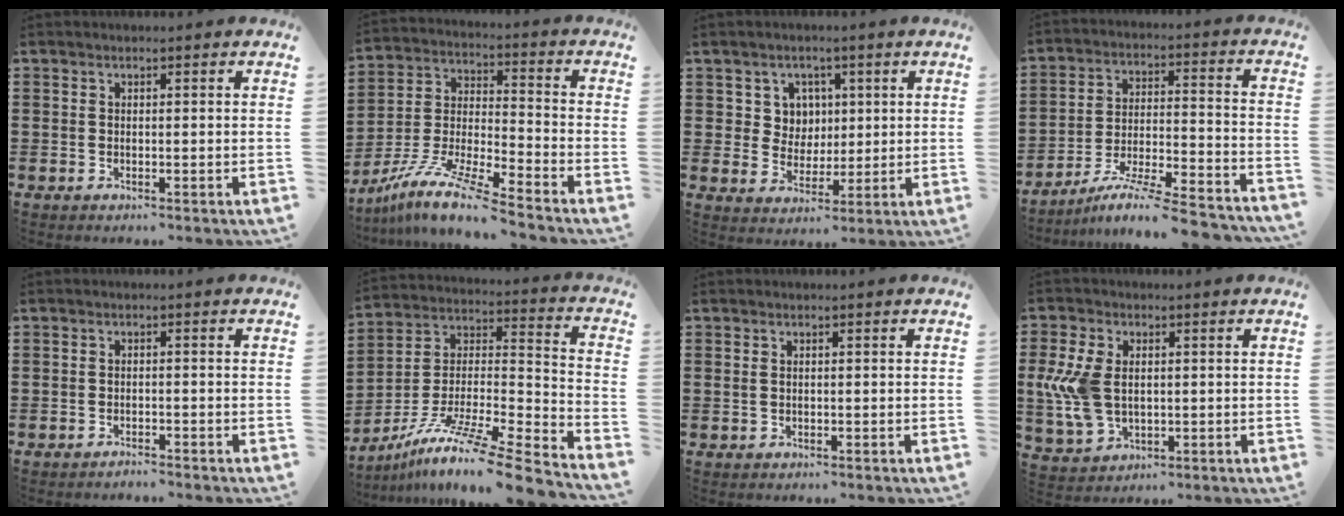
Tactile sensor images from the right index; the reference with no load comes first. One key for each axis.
{"total": 10.1, "fx": -8.7, "fy": 0.2, "fz": 5.2, "tx": -0.114, "ty": -0.002, "tz": -0.178}
{"total": 5.3, "fx": 1.9, "fy": 4.9, "fz": 1.1, "tx": -0.040, "ty": 0.014, "tz": 0.031}
{"total": 9.0, "fx": -7.8, "fy": -0.2, "fz": 4.6, "tx": -0.082, "ty": -0.003, "tz": -0.156}
{"total": 1.1, "fx": -1.1, "fy": -0.1, "fz": -0.1, "tx": -0.003, "ty": 0.000, "tz": -0.023}
{"total": 10.7, "fx": -8.6, "fy": -0.1, "fz": 6.3, "tx": -0.104, "ty": -0.001, "tz": -0.164}
{"total": 0.6, "fx": 0.2, "fy": 0.4, "fz": 0.4, "tx": -0.010, "ty": 0.003, "tz": 0.004}
{"total": 8.4, "fx": 0.5, "fy": 5.5, "fz": 6.4, "tx": -0.166, "ty": 0.003, "tz": 0.004}